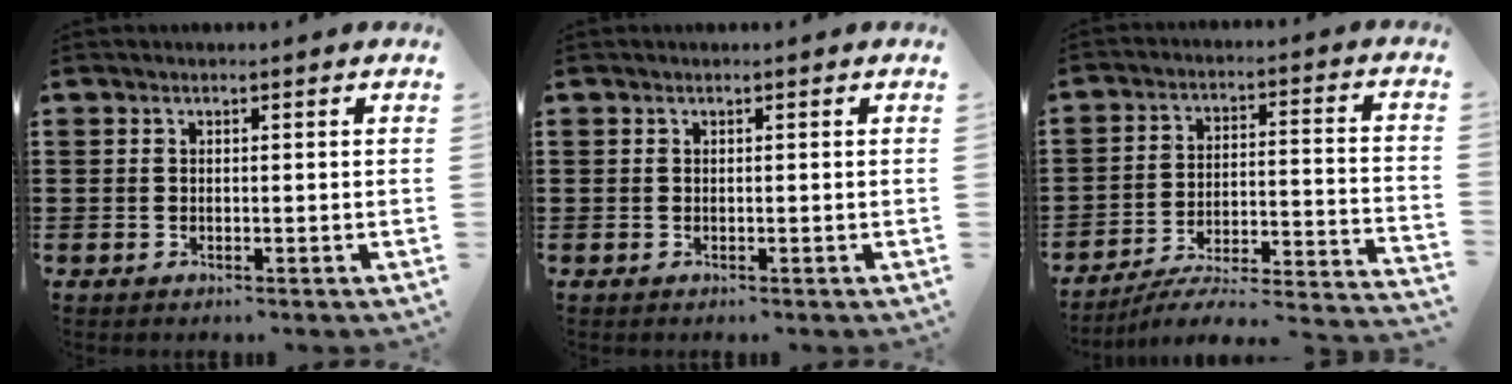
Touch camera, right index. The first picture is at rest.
{"total": 0.0}
{"total": 3.7, "force": [-3.0, 0.7, 2.0], "torque": [-0.044, -0.017, -0.065]}